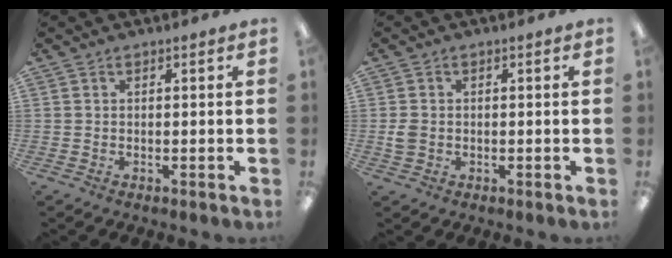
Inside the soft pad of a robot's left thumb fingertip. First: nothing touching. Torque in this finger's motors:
{"motor_torque": [-0.43, 0.48, 0.04, -0.04, -0.01]}